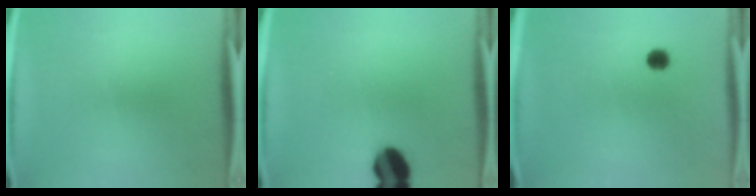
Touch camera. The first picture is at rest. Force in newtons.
{"total": 10.1}
{"total": 1.9}